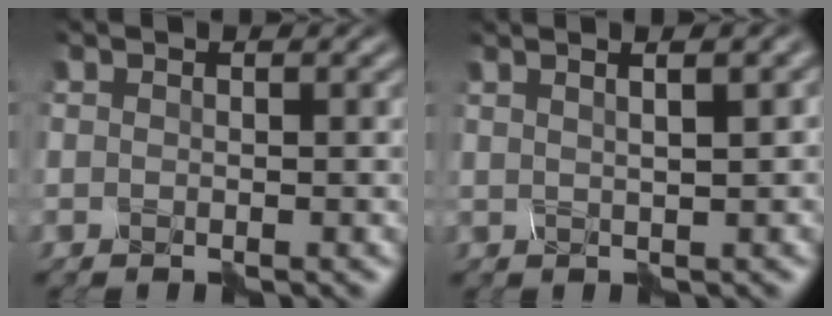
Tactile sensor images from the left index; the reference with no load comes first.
{"total": 5.5, "force": [2.7, 2.2, 4.2], "torque": [-0.030, 0.039, 0.010]}